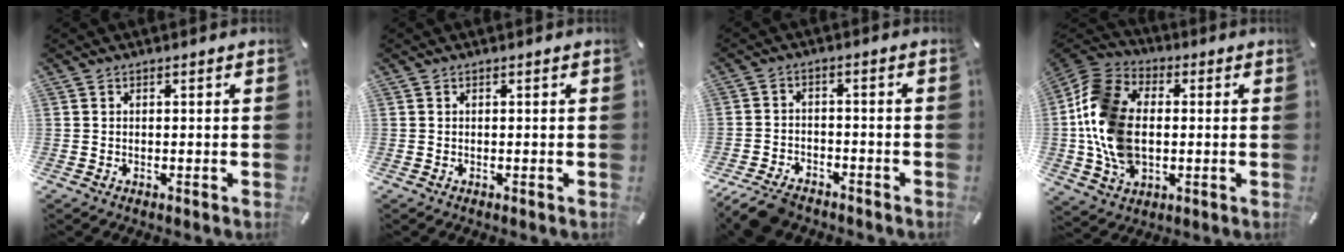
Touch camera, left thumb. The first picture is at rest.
{"total": 0.0}
{"total": 6.4, "force": [-5.4, 2.7, 2.1], "torque": [-0.041, 0.026, -0.102]}
{"total": 16.5, "force": [-1.2, 11.7, 11.6], "torque": [-0.270, 0.011, -0.022]}